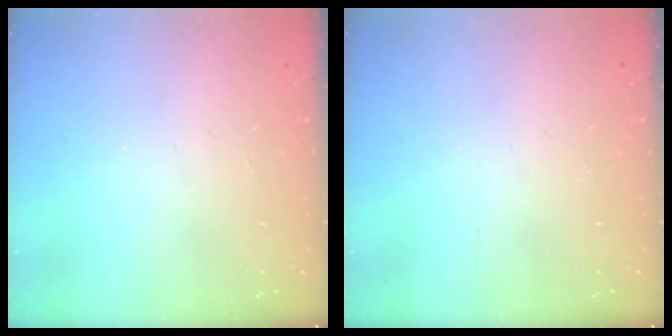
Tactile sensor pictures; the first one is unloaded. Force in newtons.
{"total": 0.0}